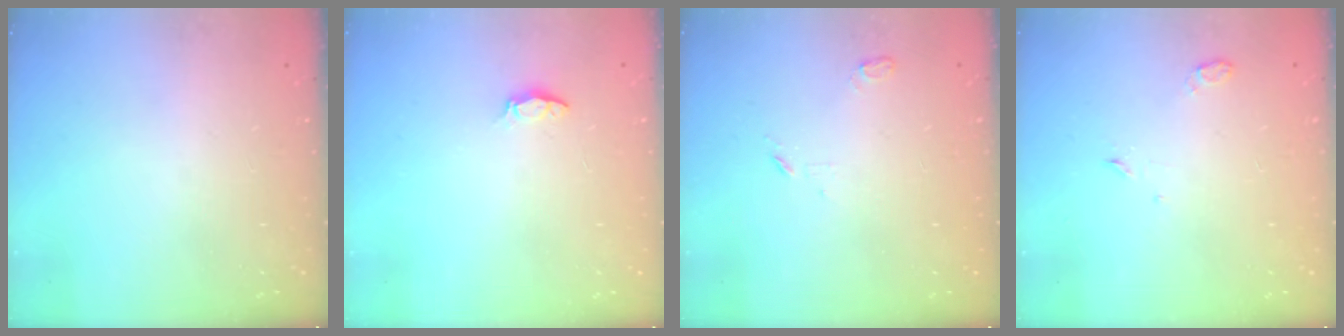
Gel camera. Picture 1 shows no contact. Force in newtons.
{"total": 3.2, "press": 3.1, "slide": 0.4}
{"total": 3.4, "press": 3.4, "slide": 0.4}
{"total": 3.0, "press": 2.9, "slide": 0.6}